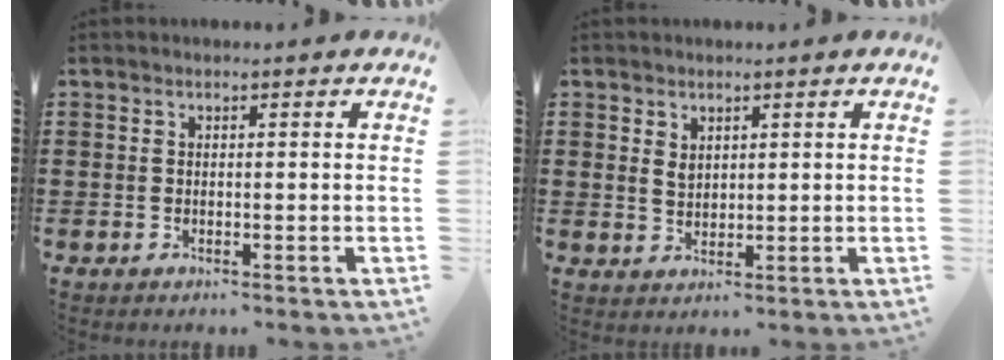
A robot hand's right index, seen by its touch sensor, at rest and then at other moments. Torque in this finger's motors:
{"motor_torque": [-0.11, 0.65, 0.06, 0.00]}